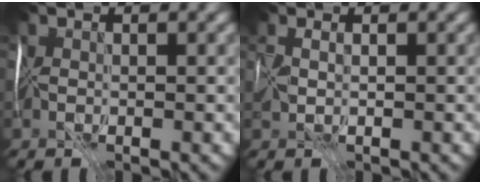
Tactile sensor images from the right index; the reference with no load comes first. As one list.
[{"total": 0.8, "force": [0.6, -0.3, -0.3], "torque": [0.018, 0.005, 0.019]}]